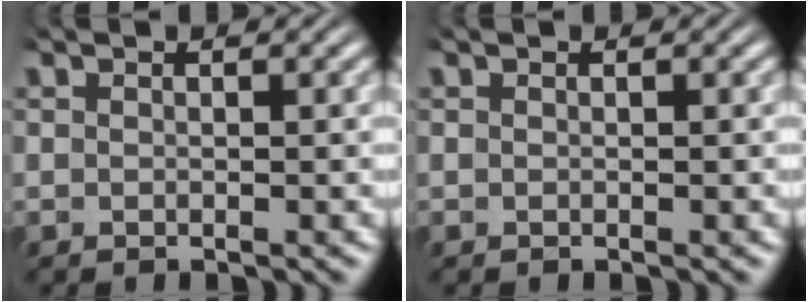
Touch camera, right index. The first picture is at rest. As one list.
[{"total": 0.0}]